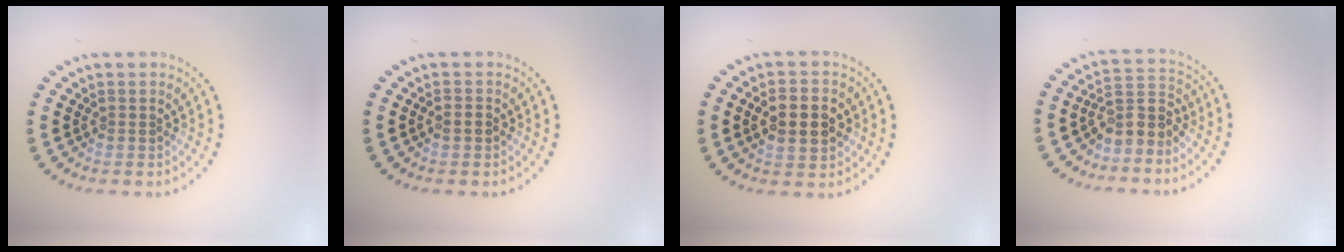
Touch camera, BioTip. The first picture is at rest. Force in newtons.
{"total": 1.5, "press": 1.4, "slide": 0.1}
{"total": 4.6, "press": 4.6, "slide": 0.2}
{"total": 3.2, "press": 2.8, "slide": 1.6}